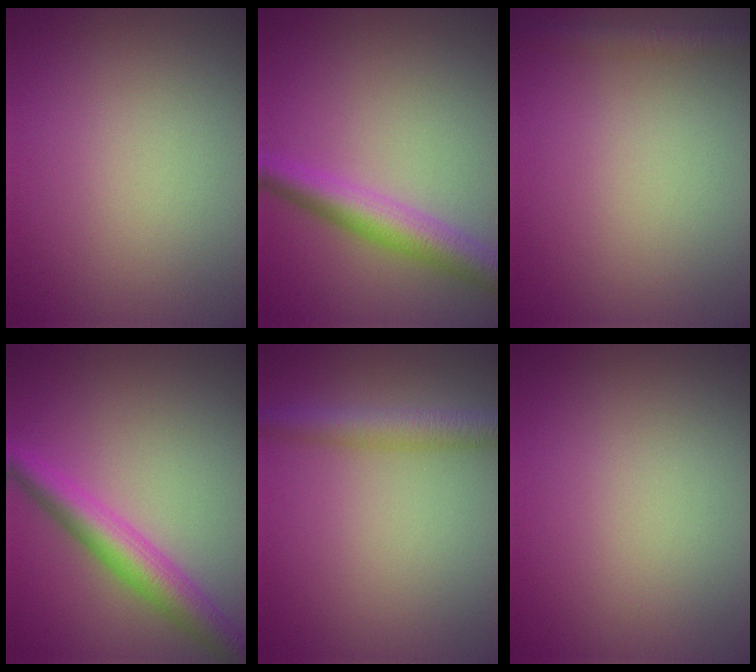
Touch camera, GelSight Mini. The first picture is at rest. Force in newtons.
{"total": 4.5, "press": 4.5, "slide": 0.1}
{"total": 2.1, "press": 2.1, "slide": 0.1}
{"total": 4.8, "press": 4.8, "slide": 0.1}
{"total": 3.3, "press": 3.3, "slide": 0.2}
{"total": 0.0}